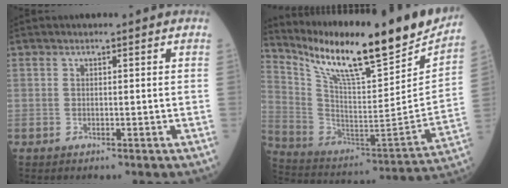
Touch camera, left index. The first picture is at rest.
{"total": 24.8, "force": [20.4, 3.3, 13.8], "torque": [-0.244, -0.040, 0.320]}